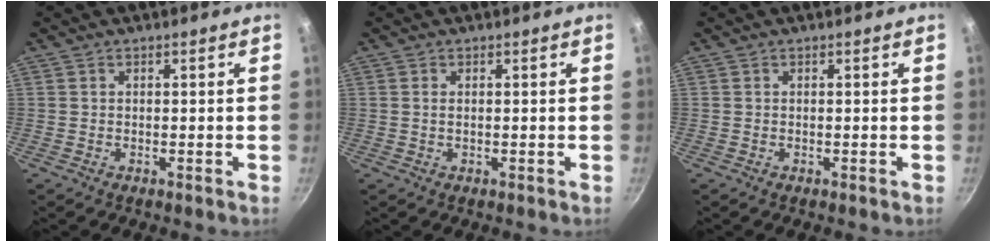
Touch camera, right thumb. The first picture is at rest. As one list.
[{"total": 0.7, "force": [0.1, 0.4, 0.6], "torque": [-0.015, 0.002, 0.004]}, {"total": 0.0}]